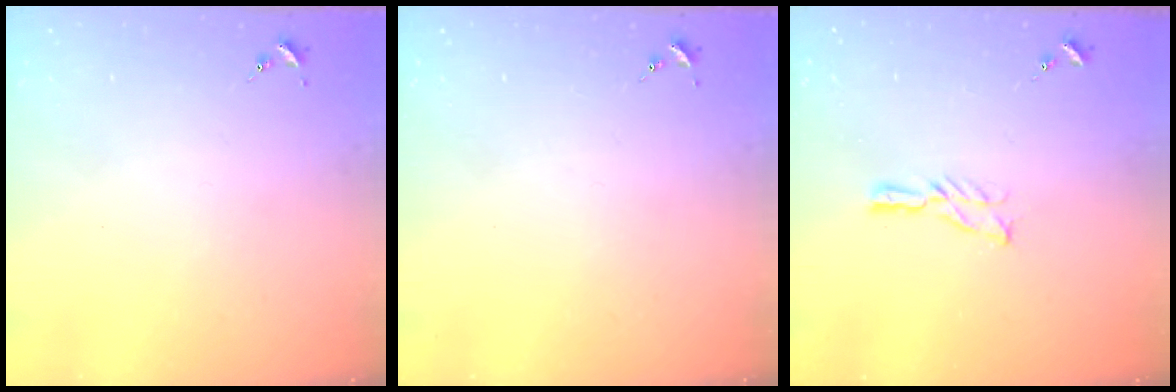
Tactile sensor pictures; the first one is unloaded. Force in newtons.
{"total": 0.0}
{"total": 5.8, "press": 5.8, "slide": 0.5}